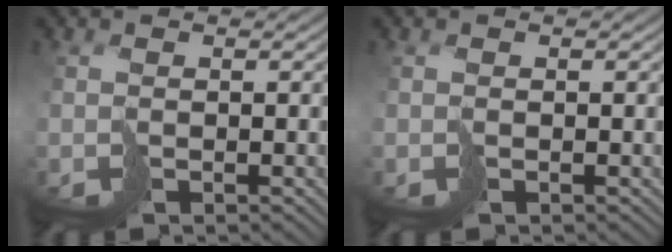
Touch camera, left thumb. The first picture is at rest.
{"total": 0.0}